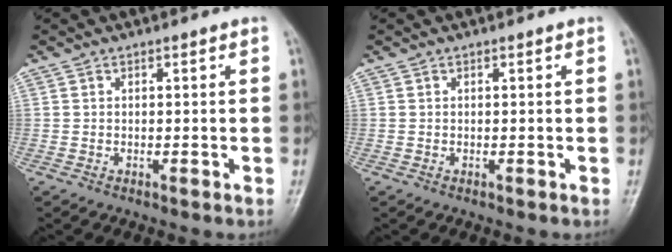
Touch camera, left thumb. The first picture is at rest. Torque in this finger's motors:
{"motor_torque": [-0.05, 0.24, 0.18, 0.05, 0.01]}